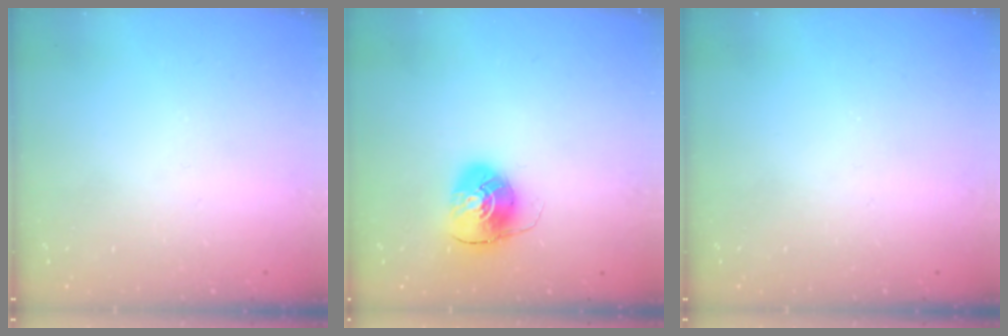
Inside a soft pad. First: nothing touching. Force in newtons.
{"total": 8.5, "press": 8.5, "slide": 0.1}
{"total": 0.0}